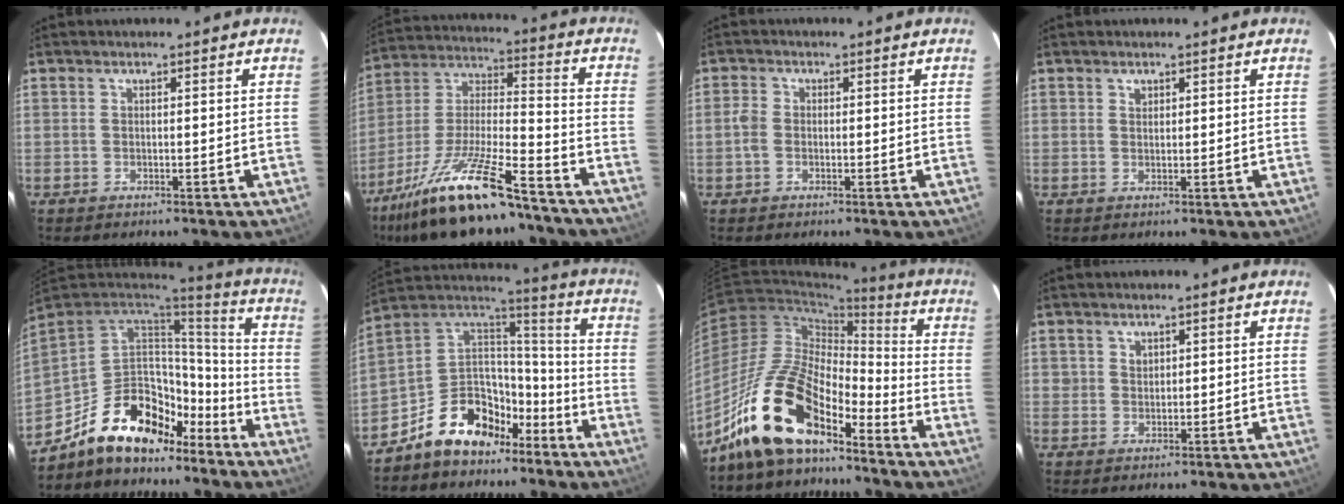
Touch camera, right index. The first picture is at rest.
{"total": 21.7, "force": [-15.3, 5.2, 14.4], "torque": [-0.283, -0.019, -0.263]}
{"total": 2.4, "force": [-0.6, 1.9, 1.4], "torque": [-0.032, 0.005, -0.014]}
{"total": 0.9, "force": [0.6, 0.7, 0.2], "torque": [-0.002, 0.002, 0.010]}
{"total": 20.6, "force": [-13.7, 11.5, 10.2], "torque": [-0.217, 0.033, -0.203]}
{"total": 16.7, "force": [-10.6, 10.2, 7.9], "torque": [-0.170, 0.051, -0.170]}
{"total": 16.3, "force": [-12.2, 5.9, 9.0], "torque": [-0.178, 0.009, -0.236]}
{"total": 1.7, "force": [1.1, 1.3, 0.2], "torque": [0.005, 0.005, 0.020]}